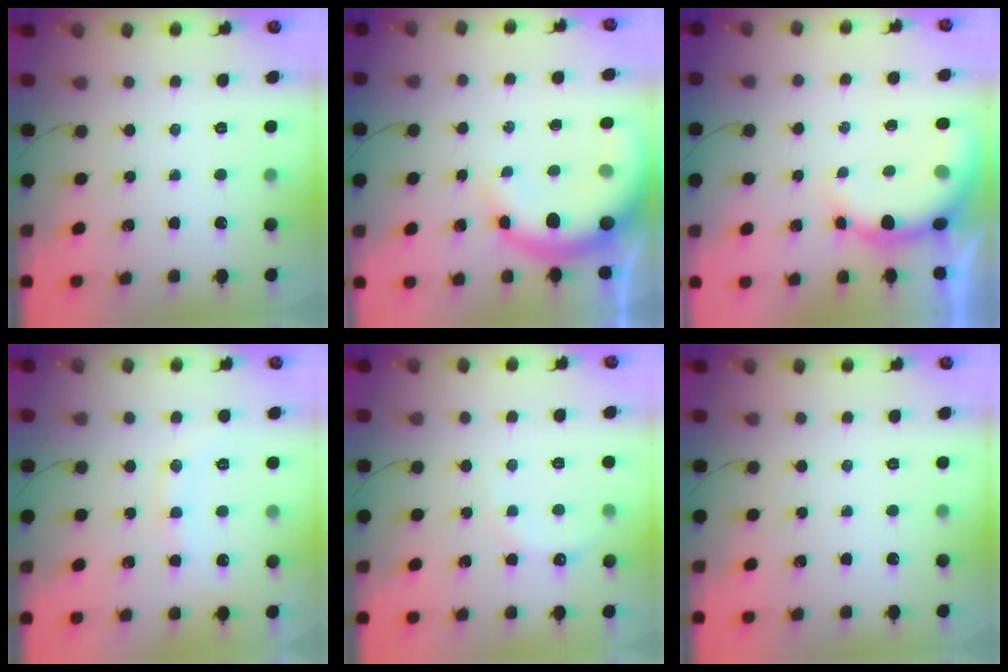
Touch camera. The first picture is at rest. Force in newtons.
{"total": 10.0, "press": 9.8, "slide": 2.0}
{"total": 8.3, "press": 8.2, "slide": 1.5}
{"total": 9.0, "press": 8.9, "slide": 1.2}
{"total": 4.6, "press": 4.4, "slide": 1.5}
{"total": 0.0}